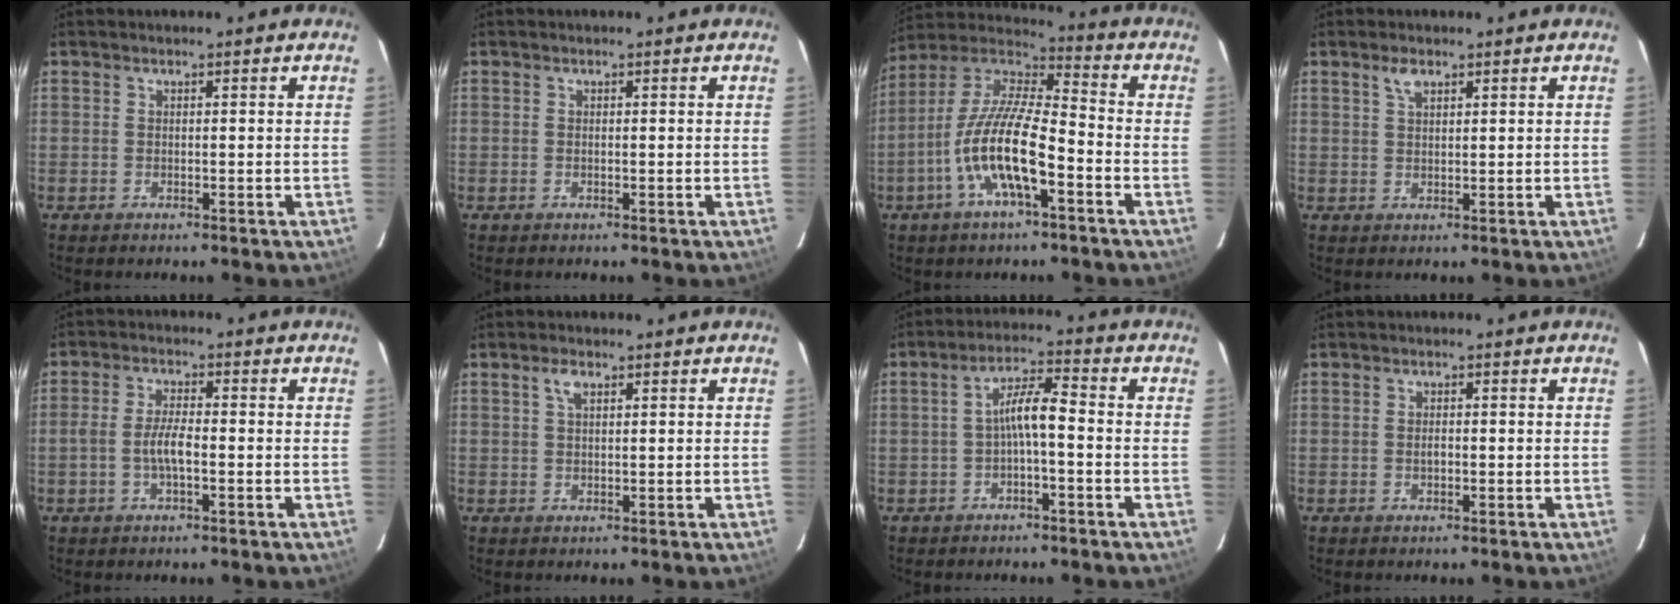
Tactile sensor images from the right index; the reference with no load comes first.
{"total": 0.0}
{"total": 14.9, "force": [-5.9, 3.8, 13.1], "torque": [-0.259, -0.006, -0.117]}
{"total": 2.3, "force": [1.4, 1.0, 1.4], "torque": [-0.026, 0.006, 0.027]}
{"total": 4.5, "force": [-1.3, 1.2, 4.1], "torque": [-0.088, 0.007, -0.026]}
{"total": 2.1, "force": [1.0, 0.9, 1.6], "torque": [-0.031, 0.006, 0.019]}
{"total": 5.1, "force": [-1.5, 0.8, 4.8], "torque": [-0.095, 0.014, -0.026]}
{"total": 1.2, "force": [-0.3, 0.7, 0.9], "torque": [-0.017, 0.003, -0.006]}